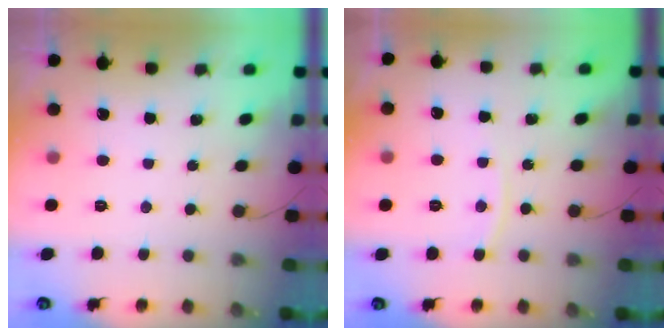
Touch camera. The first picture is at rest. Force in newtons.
{"total": 5.7, "press": 5.6, "slide": 0.6}